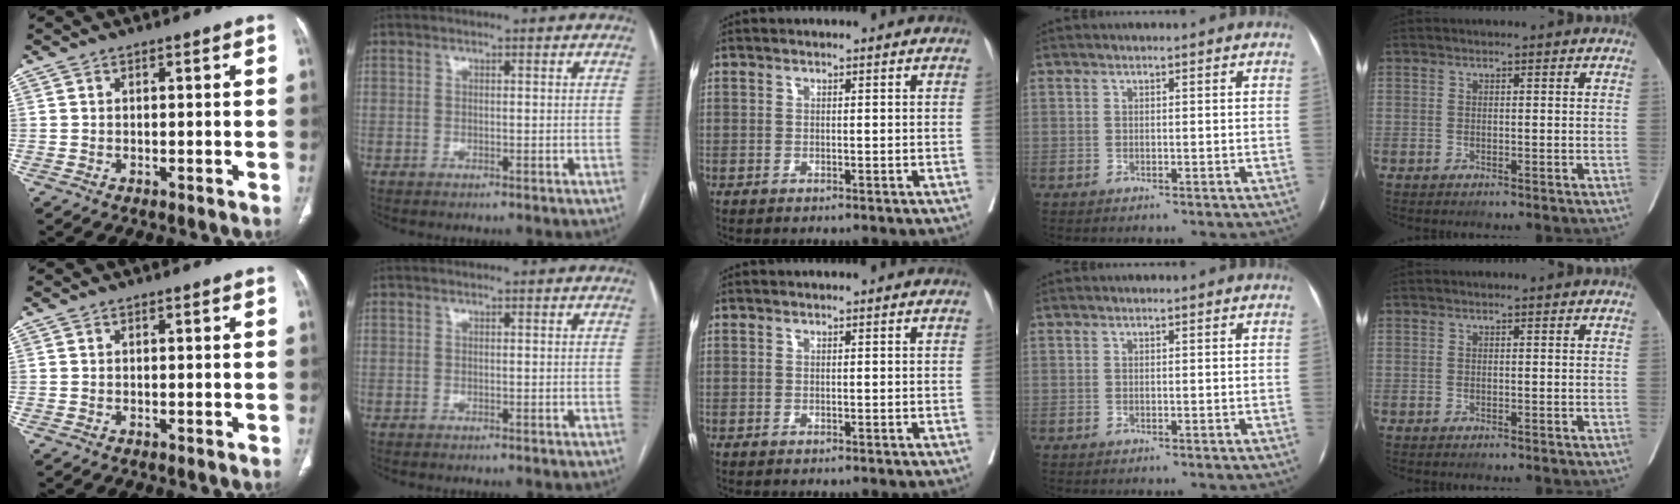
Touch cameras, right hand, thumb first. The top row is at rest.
{}